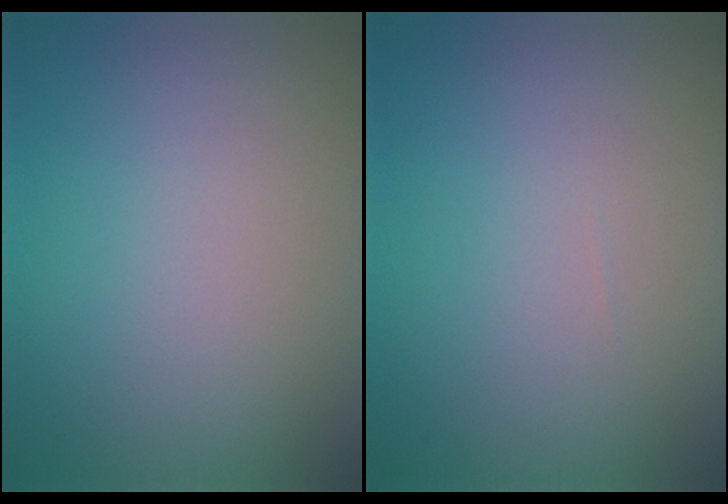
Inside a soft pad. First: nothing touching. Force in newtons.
{"total": 0.0}